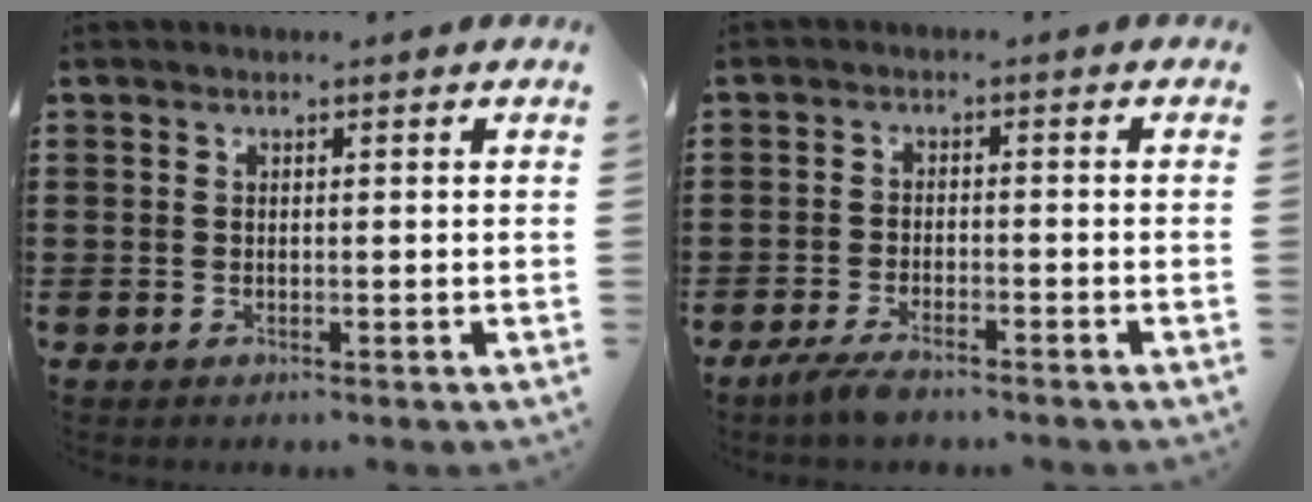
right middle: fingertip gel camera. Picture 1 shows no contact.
{"total": 3.2, "force": [-2.7, 0.4, 1.6], "torque": [-0.049, -0.009, -0.057]}